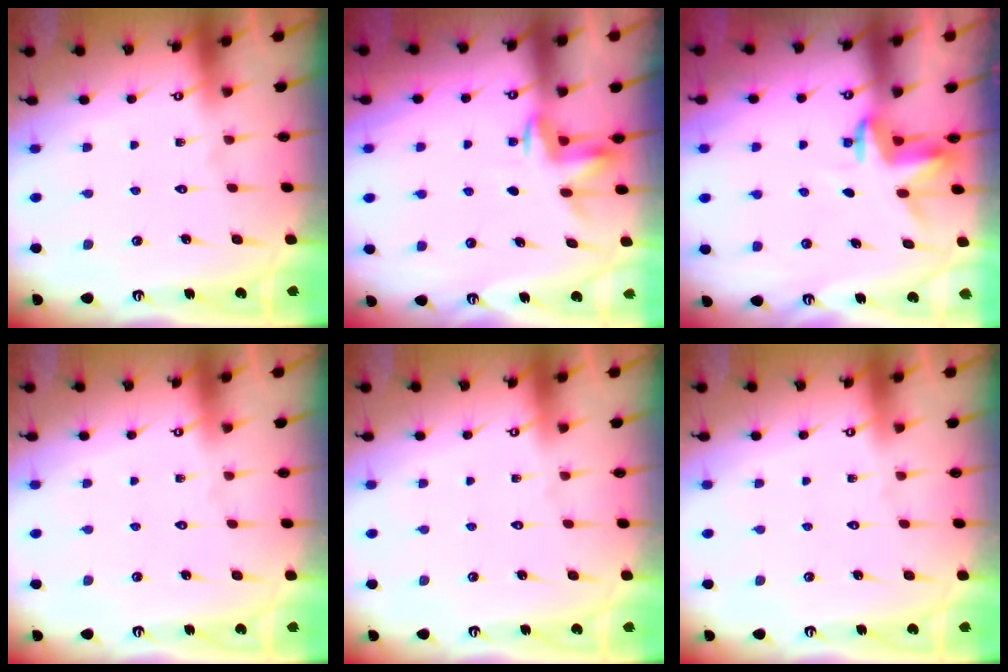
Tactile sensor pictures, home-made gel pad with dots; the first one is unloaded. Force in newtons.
{"total": 3.3, "press": 3.3, "slide": 0.4}
{"total": 3.3, "press": 3.3, "slide": 0.2}
{"total": 0.0}
{"total": 0.0}
{"total": 0.0}